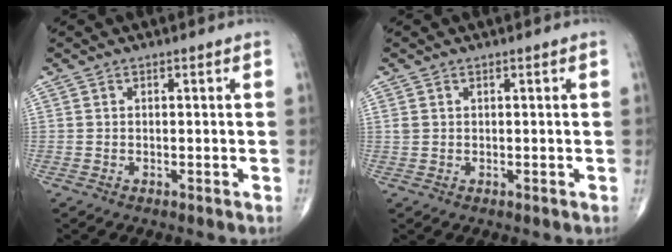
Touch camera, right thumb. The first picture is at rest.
{"total": 0.8, "force": [0.4, 0.6, 0.4], "torque": [-0.006, 0.004, 0.010]}